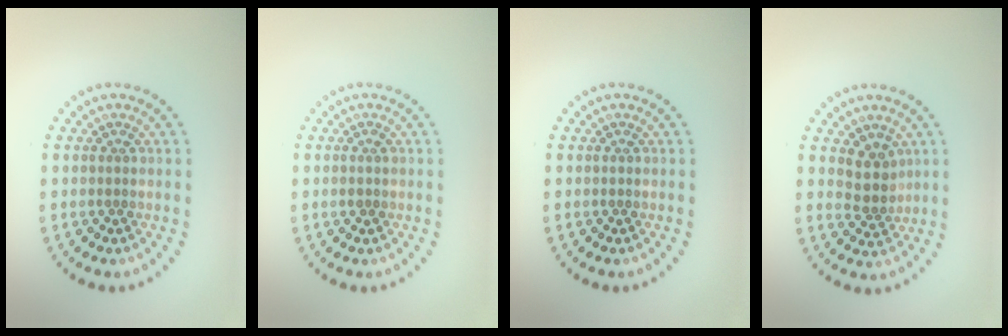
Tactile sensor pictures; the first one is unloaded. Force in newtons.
{"total": 0.7, "press": 0.6, "slide": 0.2}
{"total": 0.0}
{"total": 2.5, "press": 2.0, "slide": 1.4}